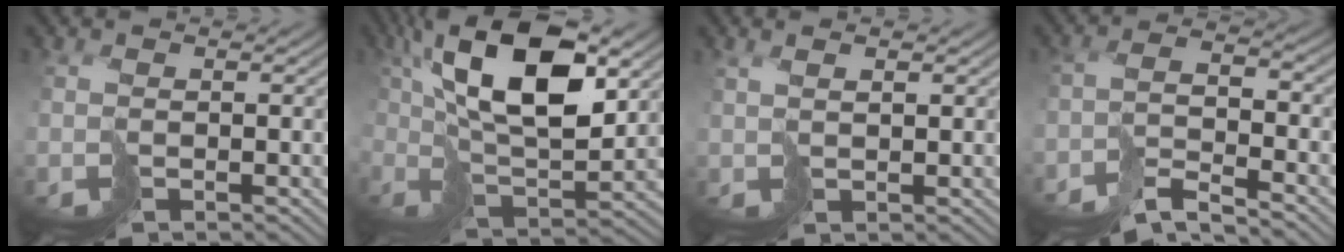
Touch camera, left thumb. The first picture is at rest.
{"total": 14.7, "force": [5.0, 6.9, 12.0], "torque": [-0.233, 0.004, 0.088]}
{"total": 1.5, "force": [1.2, 0.3, 0.9], "torque": [-0.008, 0.005, 0.024]}
{"total": 6.3, "force": [-5.1, 1.1, 3.5], "torque": [-0.058, 0.000, -0.099]}